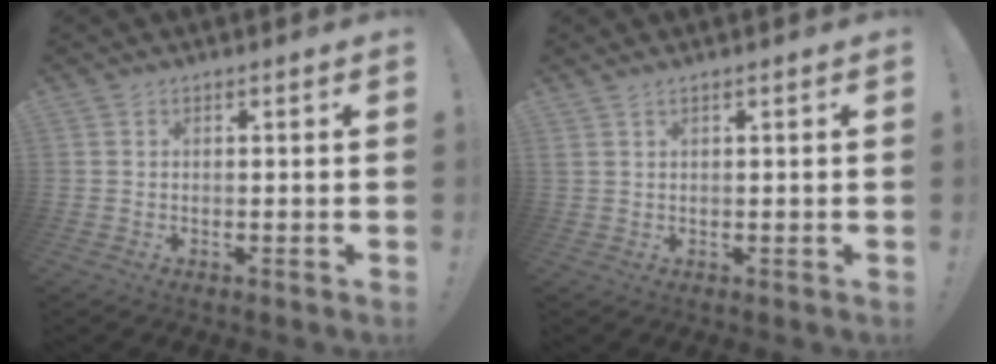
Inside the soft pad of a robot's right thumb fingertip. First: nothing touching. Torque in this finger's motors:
{"motor_torque": [0.36, 0.70, 0.57, -0.52, -0.02]}